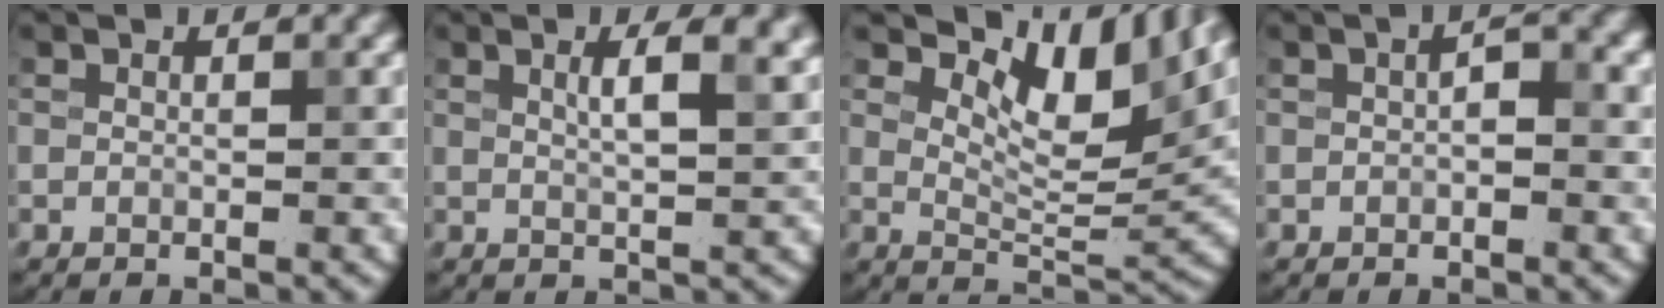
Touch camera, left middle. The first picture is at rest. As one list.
[{"total": 4.2, "force": [1.6, 1.4, 3.6], "torque": [-0.042, 0.008, 0.017]}, {"total": 8.2, "force": [4.9, 3.3, 5.6], "torque": [-0.086, 0.000, 0.084]}, {"total": 1.3, "force": [-0.2, 0.5, 1.2], "torque": [-0.023, 0.004, -0.004]}]